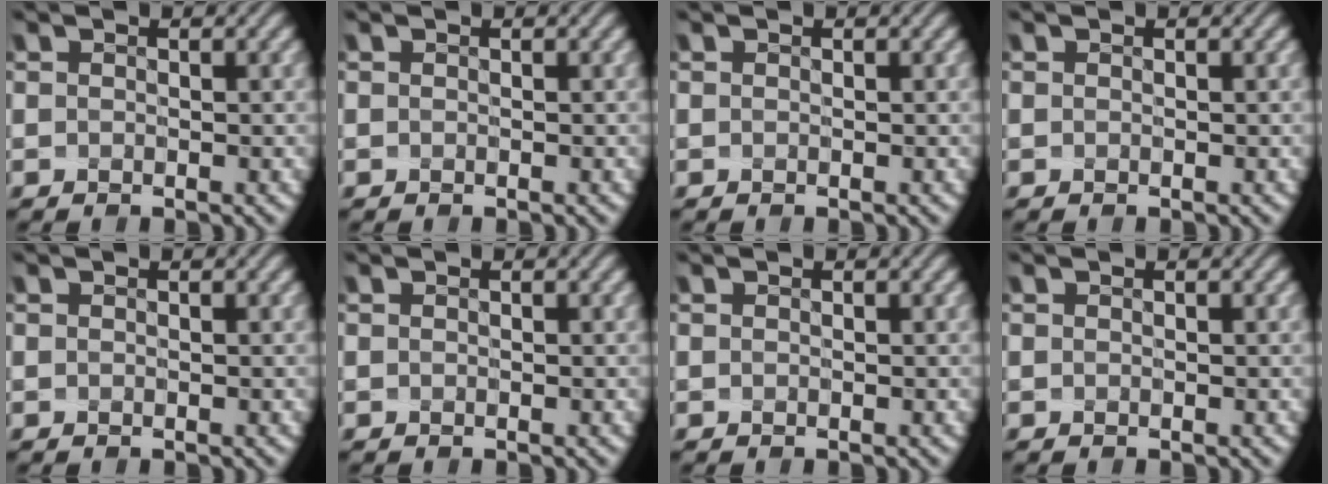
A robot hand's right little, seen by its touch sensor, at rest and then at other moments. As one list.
[{"total": 0.0}, {"total": 0.0}, {"total": 0.0}, {"total": 0.0}, {"total": 0.0}, {"total": 0.0}, {"total": 0.0}]